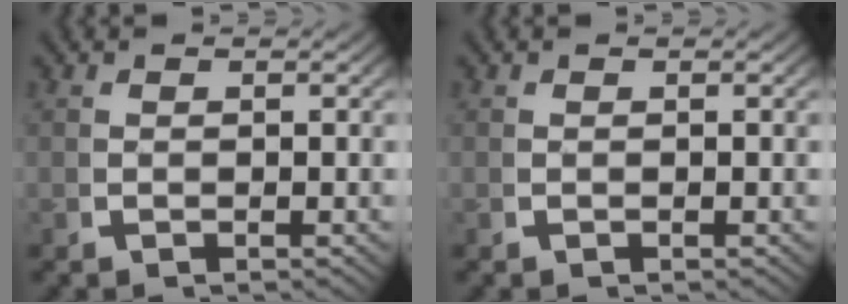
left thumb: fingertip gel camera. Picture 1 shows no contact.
{"total": 0.0}